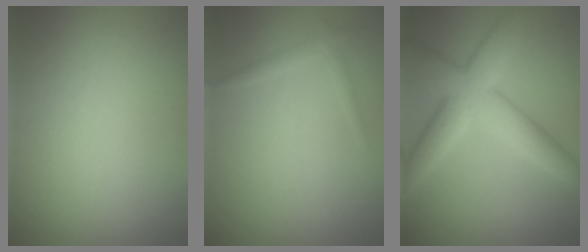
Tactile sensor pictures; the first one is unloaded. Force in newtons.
{"total": 0.9, "press": 0.9, "slide": 0.1}
{"total": 6.2, "press": 6.2, "slide": 0.2}